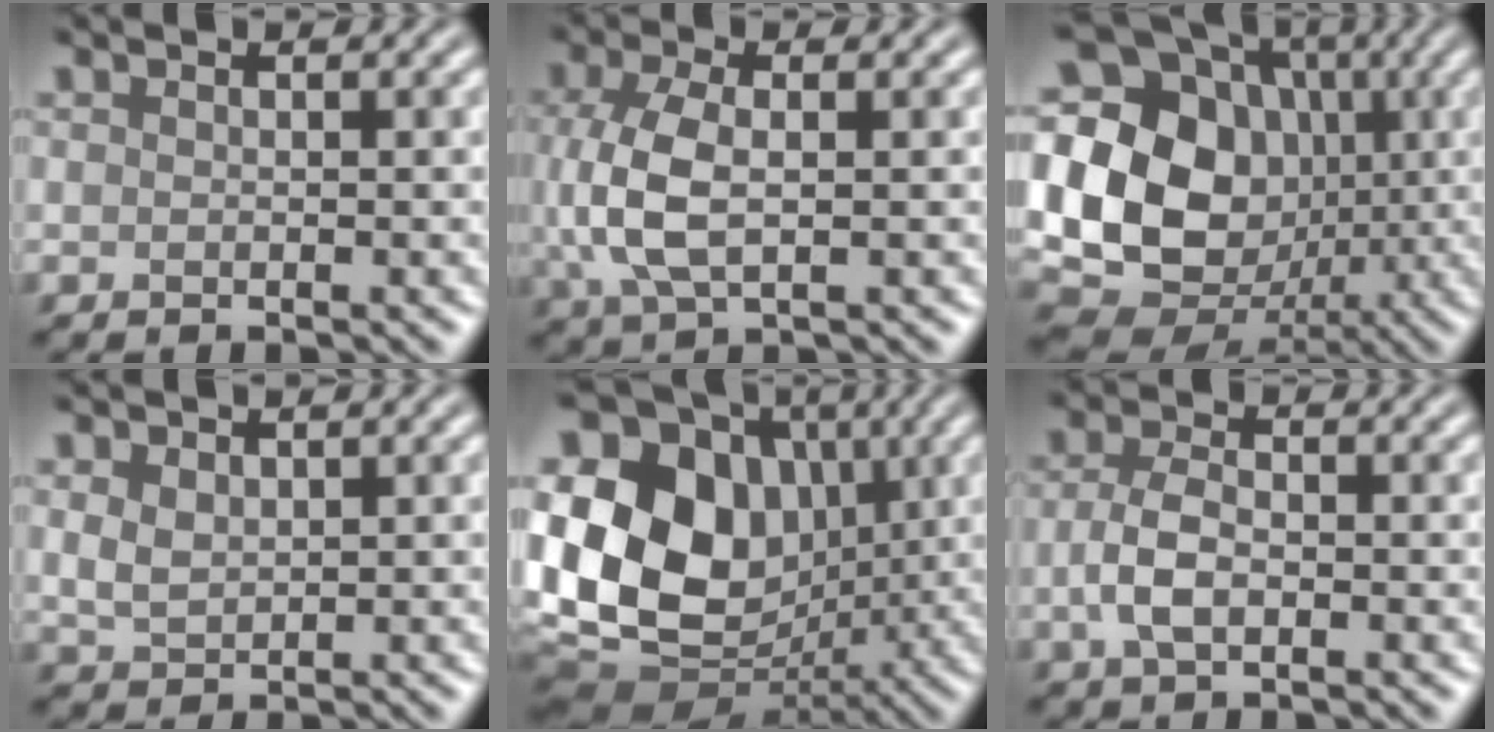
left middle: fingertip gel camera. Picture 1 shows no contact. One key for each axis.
{"total": 5.4, "fx": 0.2, "fy": 2.8, "fz": 4.6, "tx": -0.119, "ty": 0.004, "tz": 0.004}
{"total": 19.8, "fx": 1.2, "fy": 17.2, "fz": 9.8, "tx": -0.219, "ty": 0.030, "tz": -0.011}
{"total": 1.9, "fx": 0.8, "fy": 1.3, "fz": 1.2, "tx": -0.032, "ty": 0.004, "tz": 0.019}
{"total": 17.7, "fx": 1.9, "fy": 13.8, "fz": 10.9, "tx": -0.228, "ty": 0.026, "tz": 0.032}
{"total": 3.1, "fx": -0.7, "fy": 1.6, "fz": 2.6, "tx": -0.058, "ty": 0.006, "tz": -0.014}